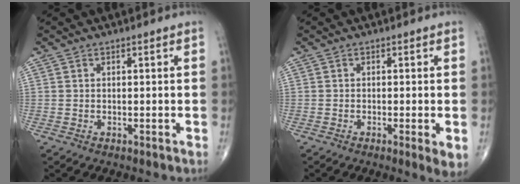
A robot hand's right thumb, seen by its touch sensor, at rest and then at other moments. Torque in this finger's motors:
{"motor_torque": [-0.13, 0.30, -0.23, -0.21, -0.03]}